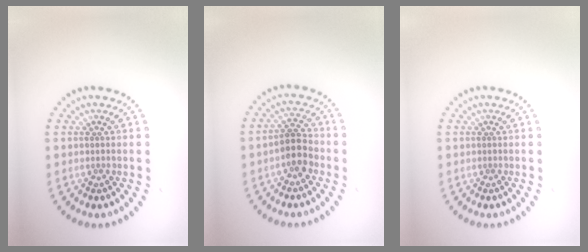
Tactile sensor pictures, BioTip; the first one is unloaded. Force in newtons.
{"total": 2.9, "press": 2.7, "slide": 1.0}
{"total": 0.0}